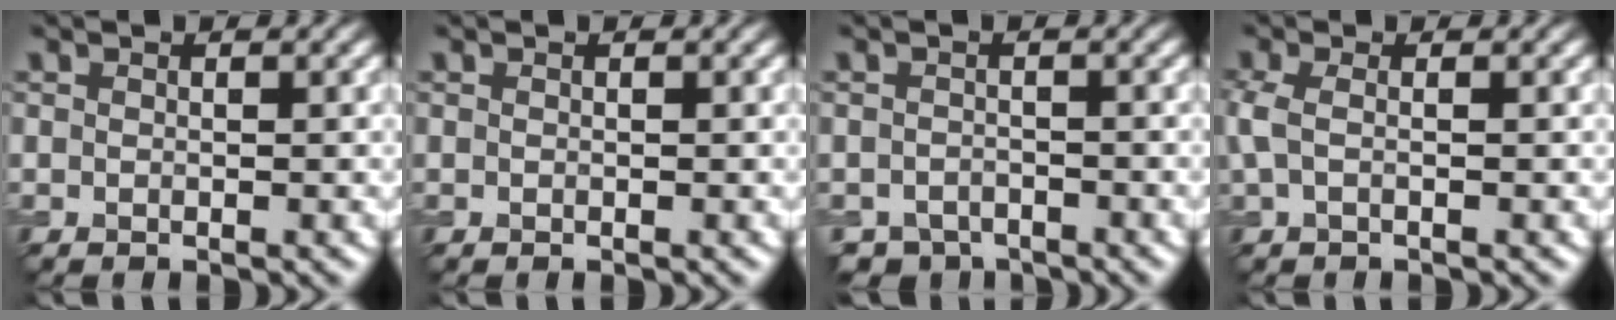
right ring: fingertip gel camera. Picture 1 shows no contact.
{"total": 0.0}
{"total": 2.5, "force": [-2.2, 1.2, 0.4], "torque": [0.001, -0.006, -0.040]}
{"total": 1.8, "force": [0.1, 0.8, 1.7], "torque": [-0.042, 0.003, -0.003]}